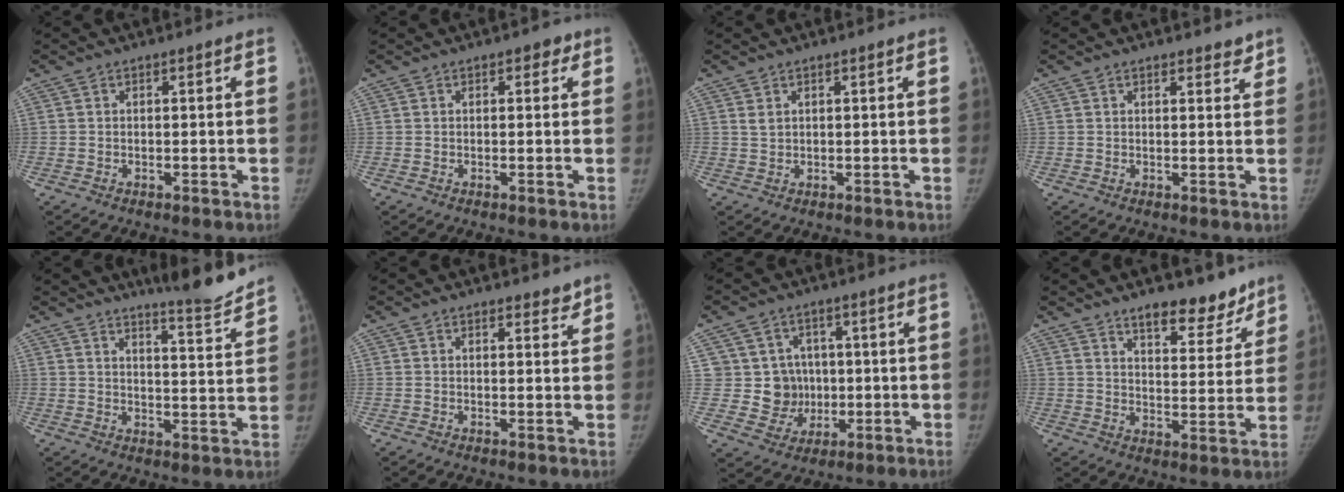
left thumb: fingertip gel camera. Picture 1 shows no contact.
{"total": 1.8, "force": [0.8, 1.1, 1.1], "torque": [0.002, 0.001, 0.005]}
{"total": 1.2, "force": [0.8, 0.6, 0.7], "torque": [-0.009, 0.000, 0.019]}
{"total": 2.8, "force": [2.4, 1.1, 0.9], "torque": [0.008, -0.011, 0.028]}
{"total": 8.7, "force": [8.1, 0.1, 3.1], "torque": [-0.037, -0.072, 0.115]}
{"total": 2.8, "force": [2.4, 1.1, 0.9], "torque": [0.008, -0.013, 0.030]}
{"total": 8.5, "force": [1.0, 8.3, 1.6], "torque": [0.018, 0.007, 0.025]}
{"total": 11.1, "force": [8.6, 4.4, 5.5], "torque": [-0.039, -0.061, 0.131]}